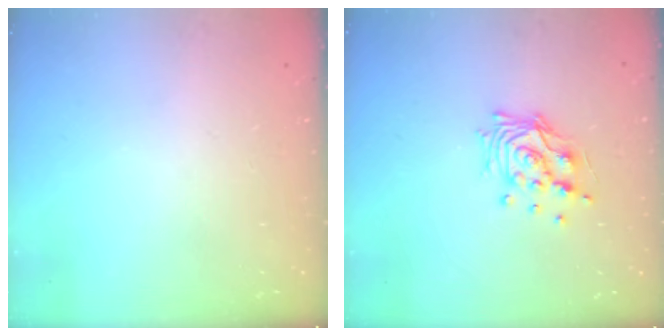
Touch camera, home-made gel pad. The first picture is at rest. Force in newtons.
{"total": 11.7, "press": 11.7, "slide": 0.9}